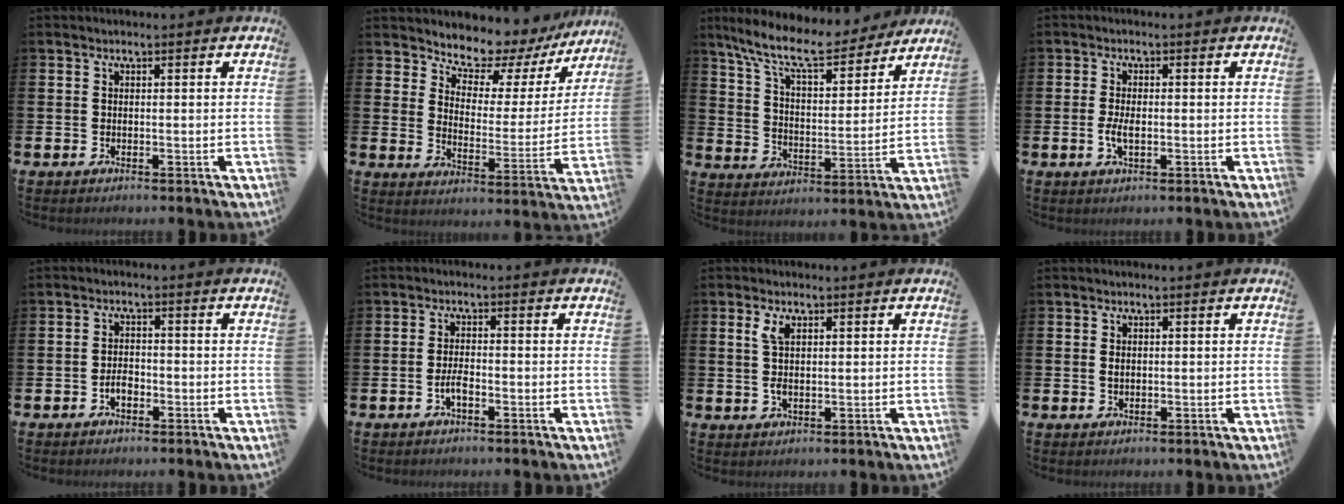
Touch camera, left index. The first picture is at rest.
{"total": 8.2, "force": [7.6, 2.5, 1.6], "torque": [-0.061, -0.061, 0.131]}
{"total": 11.1, "force": [9.7, 2.5, 4.8], "torque": [-0.130, -0.055, 0.168]}
{"total": 2.7, "force": [-0.3, 1.3, 2.4], "torque": [-0.040, 0.000, -0.007]}
{"total": 2.1, "force": [-0.9, 1.3, 1.4], "torque": [-0.015, -0.003, -0.020]}
{"total": 2.2, "force": [-0.9, 0.8, 1.9], "torque": [-0.038, 0.005, -0.018]}
{"total": 3.0, "force": [1.5, 1.3, 2.3], "torque": [-0.039, 0.001, 0.022]}
{"total": 1.0, "force": [0.3, 0.7, 0.6], "torque": [0.000, 0.000, 0.002]}